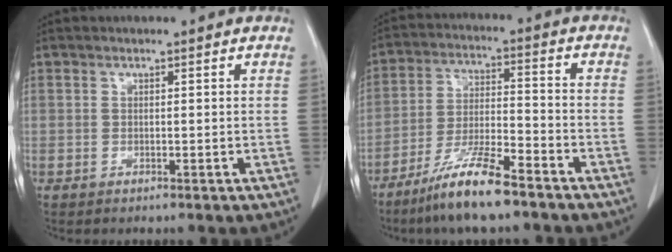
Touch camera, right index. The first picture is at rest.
{"total": 11.1, "force": [-8.1, 1.0, 7.5], "torque": [-0.148, -0.021, -0.151]}